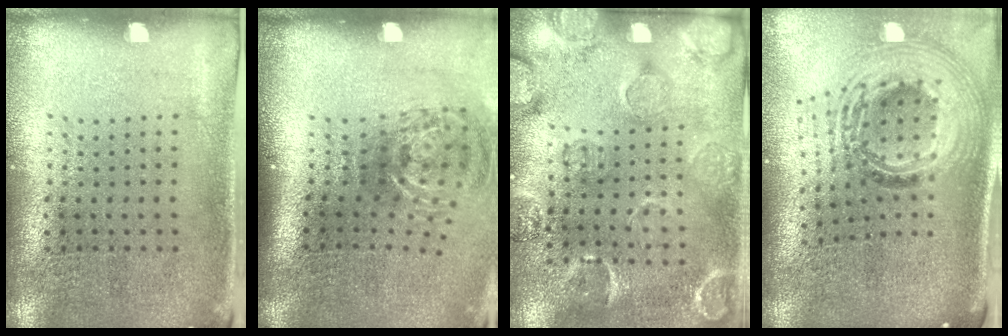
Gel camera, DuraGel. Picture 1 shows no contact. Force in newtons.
{"total": 1.8, "press": 1.3, "slide": 1.3}
{"total": 2.7, "press": 1.9, "slide": 1.9}
{"total": 2.1, "press": 1.6, "slide": 1.4}